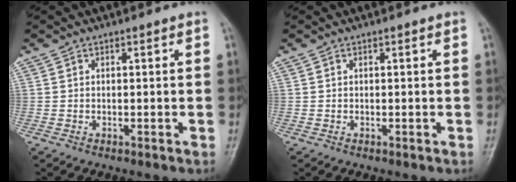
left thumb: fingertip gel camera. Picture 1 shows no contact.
{"total": 0.0}